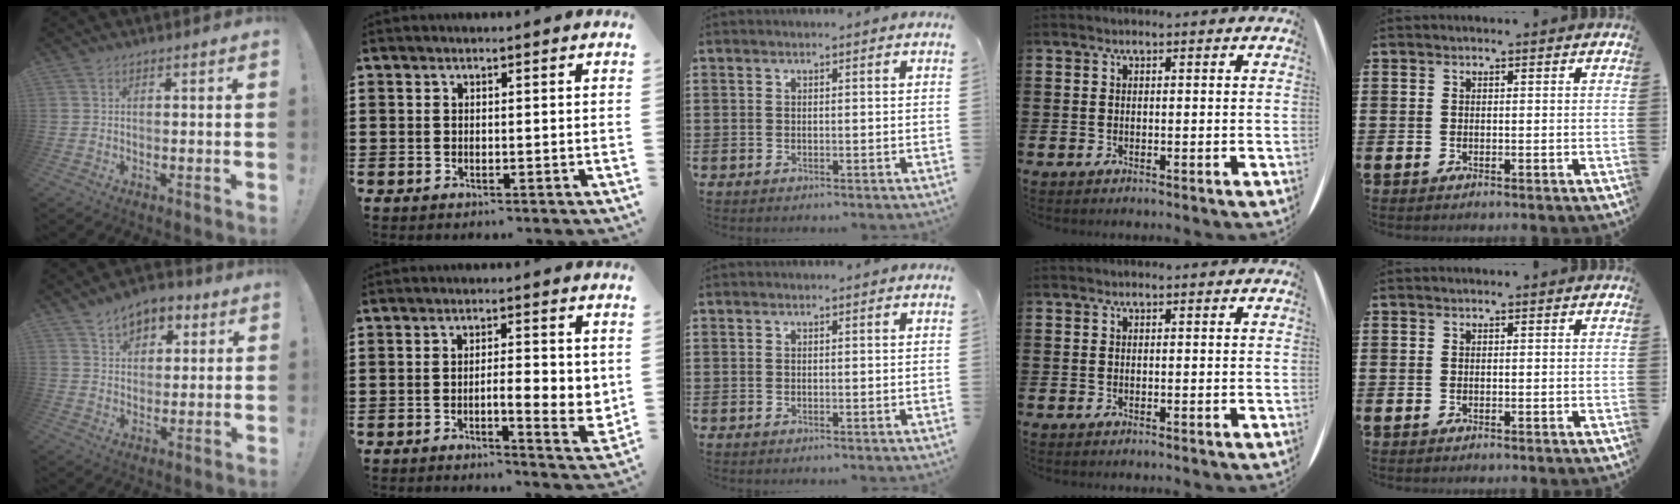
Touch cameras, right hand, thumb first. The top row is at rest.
{"thumb": {"total": 8.5, "force": [4.9, 5.9, 3.7], "torque": [-0.046, -0.024, 0.091]}, "index": {"total": 6.3, "force": [-0.6, 1.8, 6.1], "torque": [-0.089, -0.005, -0.011]}}